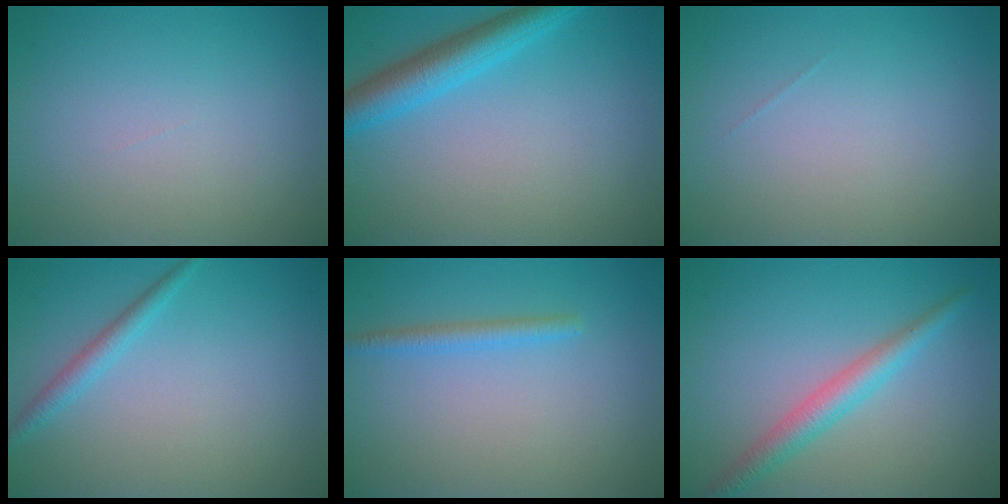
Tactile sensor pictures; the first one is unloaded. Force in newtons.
{"total": 4.5, "press": 4.5, "slide": 0.4}
{"total": 0.0}
{"total": 1.6, "press": 1.6, "slide": 0.1}
{"total": 1.6, "press": 1.6, "slide": 0.0}
{"total": 2.9, "press": 2.9, "slide": 0.1}